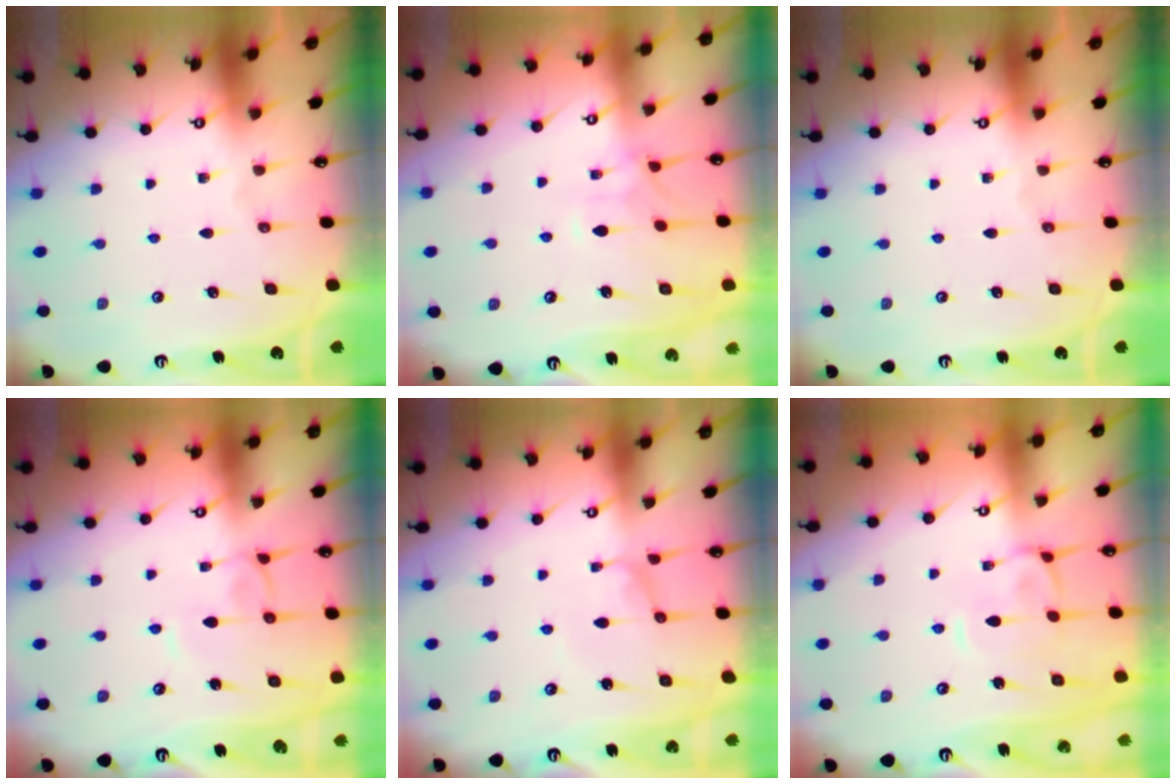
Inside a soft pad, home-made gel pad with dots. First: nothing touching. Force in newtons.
{"total": 0.8, "press": 0.0, "slide": 0.8}
{"total": 0.0}
{"total": 1.6, "press": 1.6, "slide": 0.1}
{"total": 0.7, "press": 0.5, "slide": 0.4}
{"total": 0.9, "press": 0.3, "slide": 0.8}